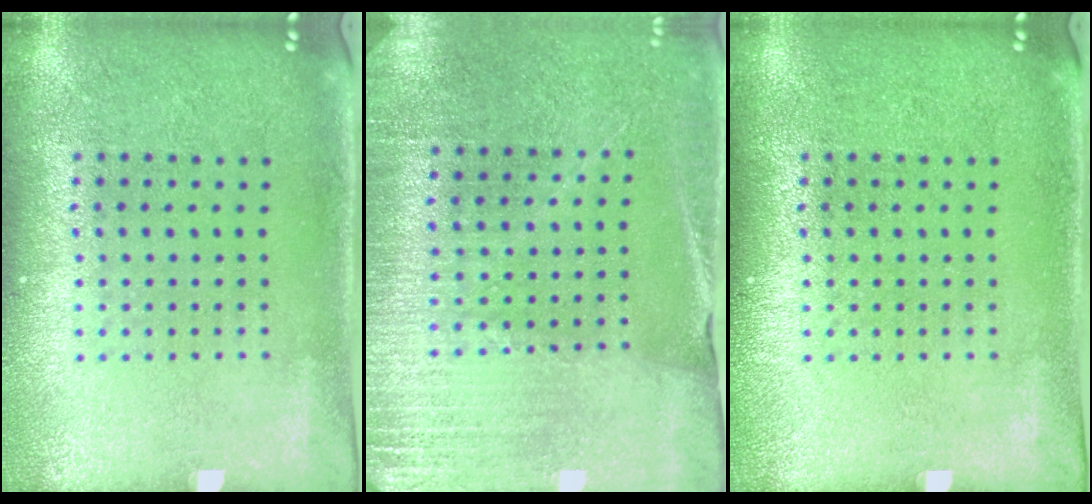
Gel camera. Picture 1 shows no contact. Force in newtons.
{"total": 2.9, "press": 2.9, "slide": 0.2}
{"total": 0.0}